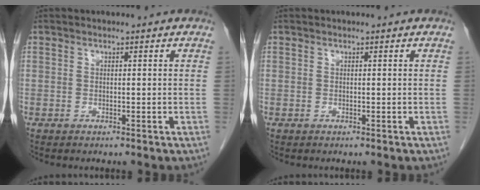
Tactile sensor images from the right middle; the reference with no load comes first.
{"total": 0.0}